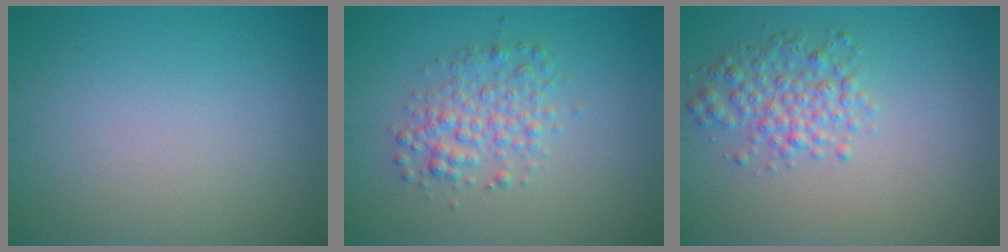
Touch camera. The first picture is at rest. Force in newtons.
{"total": 3.2, "press": 3.2, "slide": 0.0}
{"total": 3.1, "press": 3.1, "slide": 0.0}